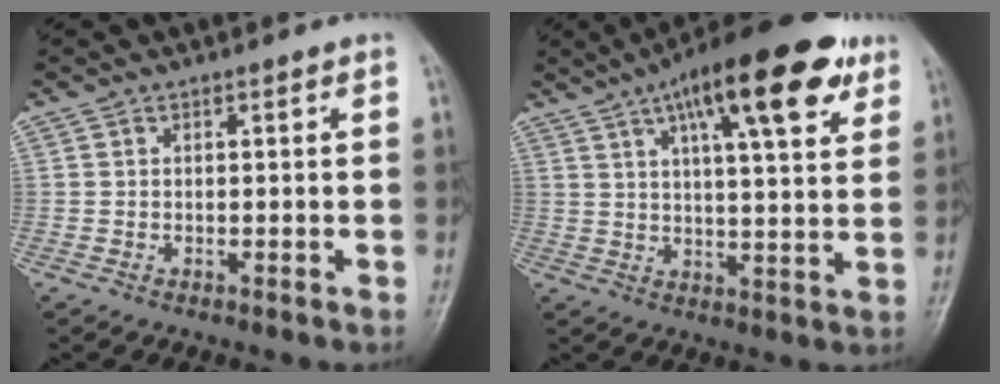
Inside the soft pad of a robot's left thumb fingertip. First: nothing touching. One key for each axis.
{"total": 18.6, "fx": 9.9, "fy": 5.6, "fz": 14.8, "tx": -0.204, "ty": -0.015, "tz": 0.145}